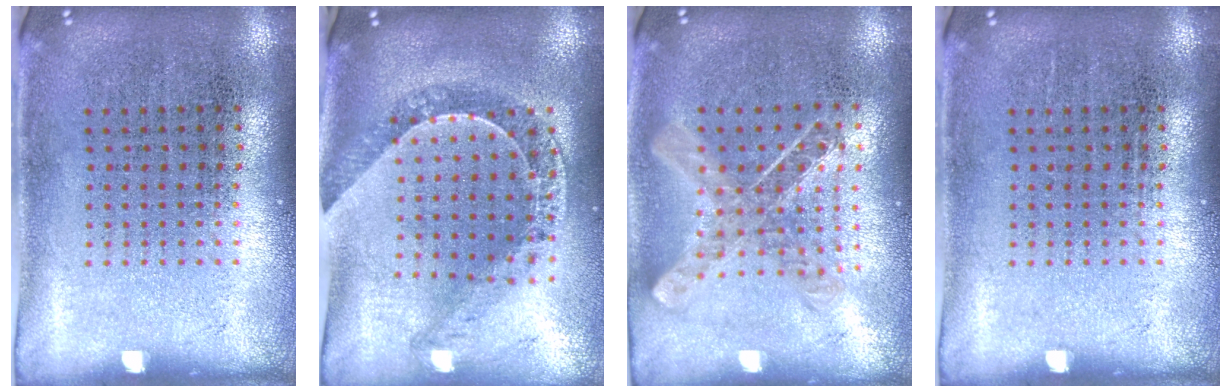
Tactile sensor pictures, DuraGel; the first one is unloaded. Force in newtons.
{"total": 1.1, "press": 1.1, "slide": 0.2}
{"total": 1.0, "press": 1.0, "slide": 0.1}
{"total": 0.0}